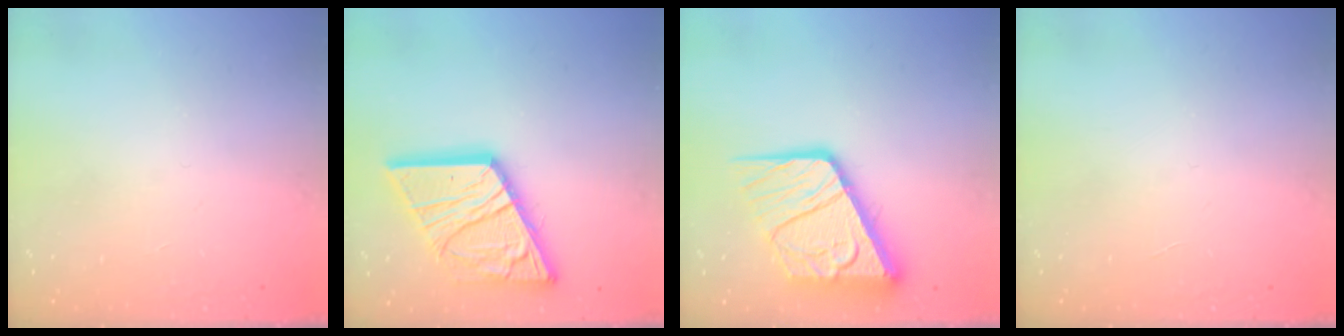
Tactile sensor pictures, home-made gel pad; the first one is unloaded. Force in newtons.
{"total": 19.4, "press": 19.3, "slide": 2.2}
{"total": 17.9, "press": 17.8, "slide": 1.9}
{"total": 0.0}